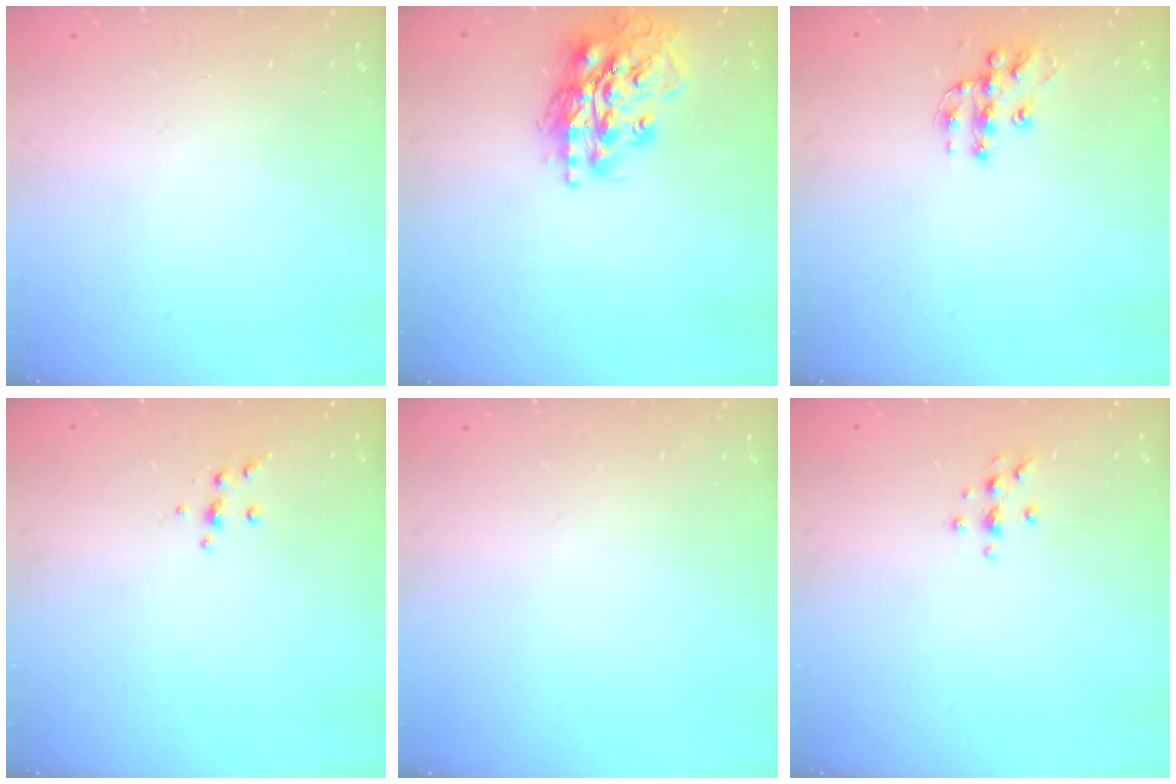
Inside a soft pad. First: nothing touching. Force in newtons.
{"total": 17.0, "press": 16.9, "slide": 2.3}
{"total": 10.7, "press": 10.7, "slide": 0.6}
{"total": 4.1, "press": 4.0, "slide": 1.0}
{"total": 0.0}
{"total": 4.7, "press": 4.7, "slide": 0.6}